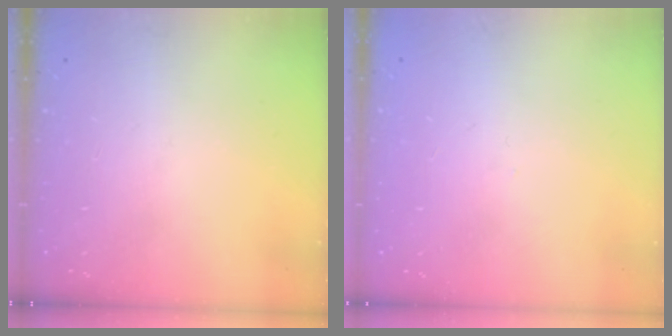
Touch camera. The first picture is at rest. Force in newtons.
{"total": 0.0}